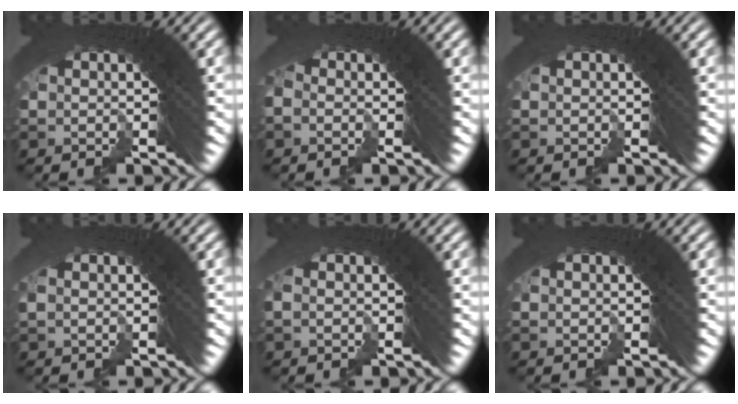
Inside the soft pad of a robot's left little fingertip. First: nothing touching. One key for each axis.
{"total": 1.3, "fx": -0.8, "fy": 0.9, "fz": 0.6, "tx": -0.008, "ty": 0.008, "tz": -0.023}
{"total": 0.0}
{"total": 0.5, "fx": 0.2, "fy": -0.2, "fz": 0.4, "tx": 0.004, "ty": 0.015, "tz": -0.001}
{"total": 0.7, "fx": -0.1, "fy": 0.2, "fz": 0.7, "tx": -0.006, "ty": 0.012, "tz": -0.010}
{"total": 0.0}